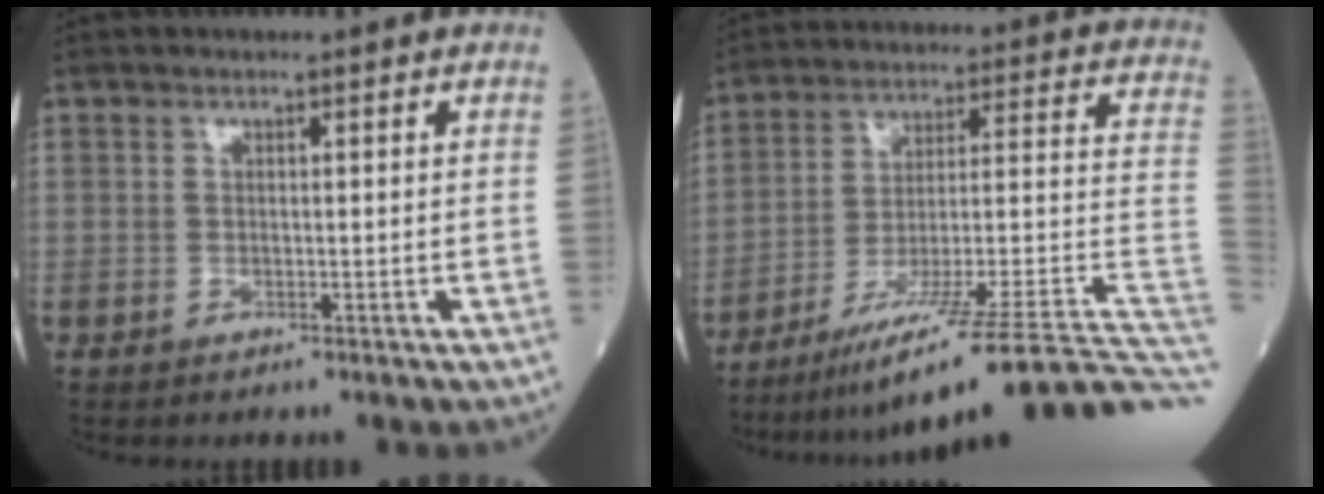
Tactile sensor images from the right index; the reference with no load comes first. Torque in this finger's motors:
{"motor_torque": [-1.09, -0.86, 0.00, 0.00]}